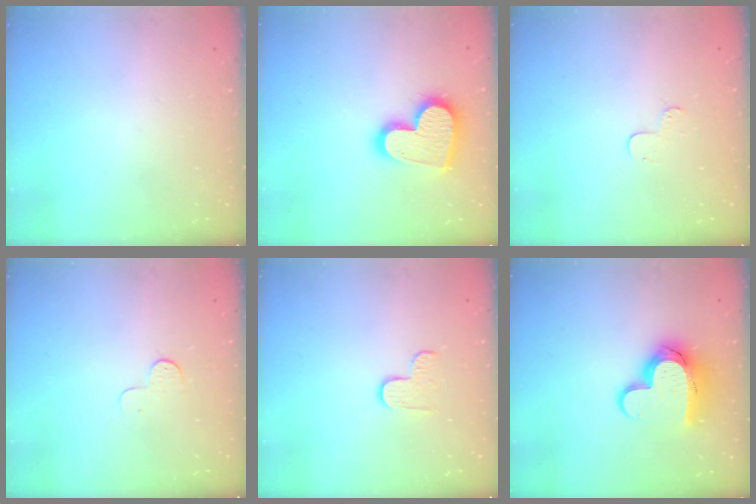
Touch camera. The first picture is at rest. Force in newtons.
{"total": 16.2, "press": 16.2, "slide": 1.1}
{"total": 3.8, "press": 3.8, "slide": 0.5}
{"total": 3.9, "press": 3.9, "slide": 0.4}
{"total": 4.2, "press": 4.1, "slide": 0.4}
{"total": 14.9, "press": 14.9, "slide": 1.3}